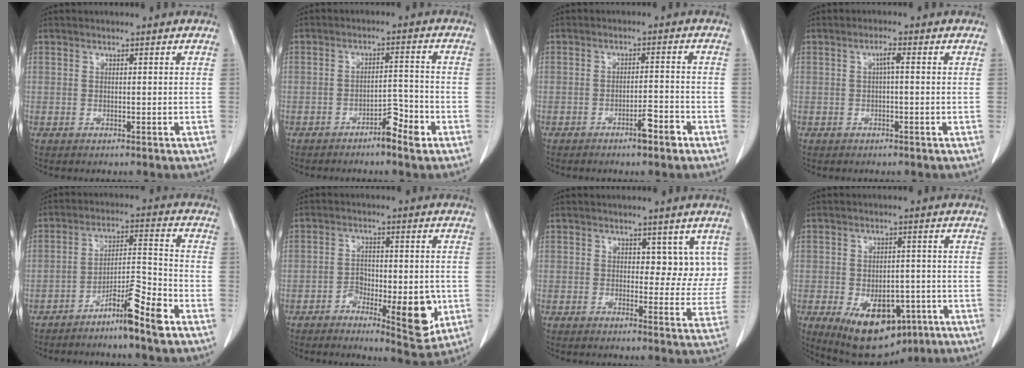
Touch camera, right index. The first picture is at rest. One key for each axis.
{"total": 4.1, "fx": -2.9, "fy": 0.8, "fz": 2.7, "tx": -0.037, "ty": 0.005, "tz": -0.049}
{"total": 3.6, "fx": -2.4, "fy": 0.5, "fz": 2.7, "tx": -0.040, "ty": 0.002, "tz": -0.038}
{"total": 1.6, "fx": 0.2, "fy": 0.2, "fz": 1.6, "tx": -0.029, "ty": 0.005, "tz": 0.003}
{"total": 8.3, "fx": -5.7, "fy": 0.1, "fz": 6.1, "tx": -0.100, "ty": 0.006, "tz": -0.100}
{"total": 10.4, "fx": -3.8, "fy": 4.1, "fz": 8.8, "tx": -0.110, "ty": 0.003, "tz": -0.049}
{"total": 5.1, "fx": 2.1, "fy": 3.2, "fz": 3.4, "tx": -0.016, "ty": 0.001, "tz": 0.022}
{"total": 14.0, "fx": -6.7, "fy": 8.0, "fz": 9.3, "tx": -0.160, "ty": -0.005, "tz": -0.088}